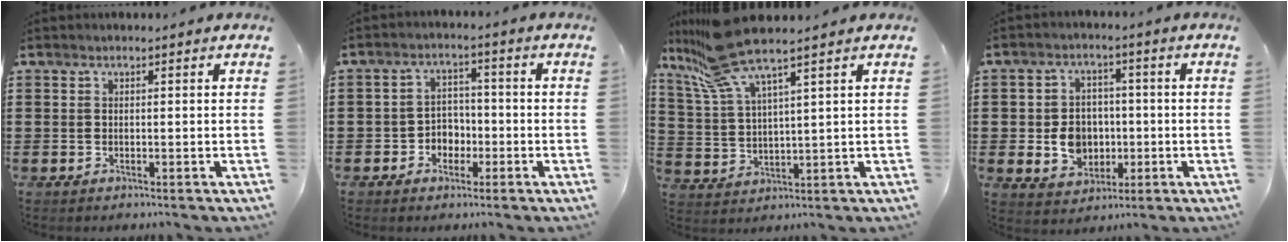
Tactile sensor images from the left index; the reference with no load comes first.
{"total": 3.7, "force": [-1.9, 2.9, 1.2], "torque": [-0.032, 0.009, -0.043]}
{"total": 9.9, "force": [7.8, 1.4, 5.9], "torque": [-0.155, -0.024, 0.138]}
{"total": 6.4, "force": [-0.6, 5.6, 3.2], "torque": [-0.058, 0.009, -0.011]}